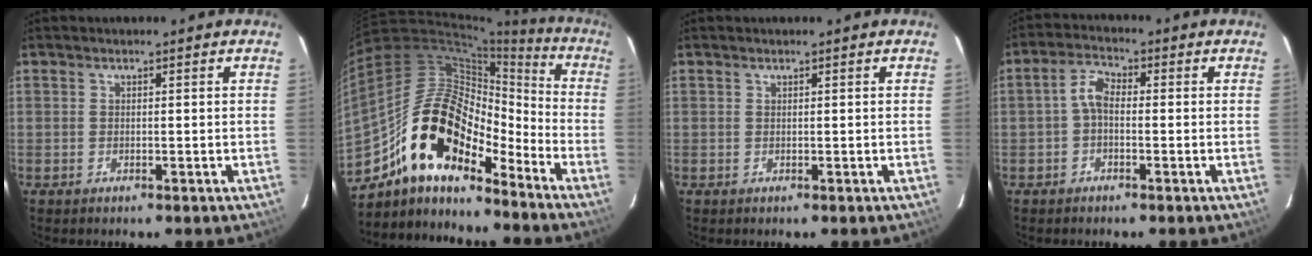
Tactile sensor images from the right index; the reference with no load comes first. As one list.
[{"total": 18.6, "force": [-13.2, 7.7, 10.6], "torque": [-0.183, 0.009, -0.249]}, {"total": 0.0}, {"total": 3.4, "force": [-0.8, 1.9, 2.6], "torque": [-0.056, 0.015, -0.019]}]